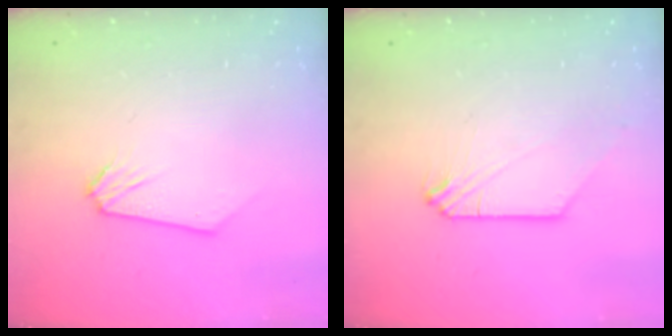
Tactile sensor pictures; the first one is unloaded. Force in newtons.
{"total": 0.0}